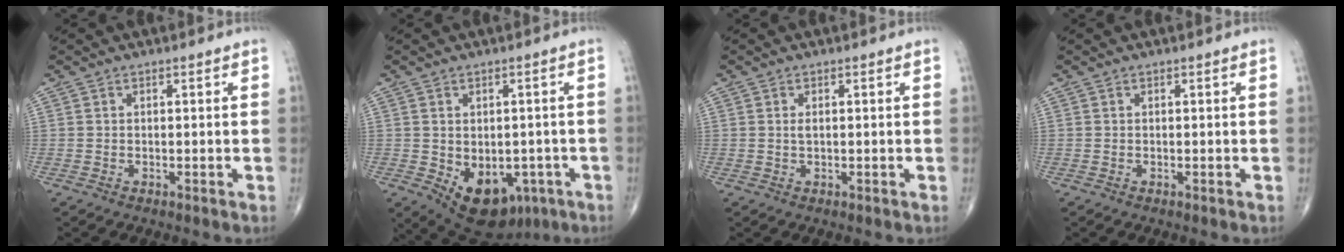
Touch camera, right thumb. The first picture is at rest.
{"total": 12.6, "force": [-4.7, 8.3, 8.2], "torque": [-0.089, 0.005, -0.049]}
{"total": 1.0, "force": [0.2, 0.5, 0.8], "torque": [-0.017, 0.002, 0.004]}
{"total": 0.0}